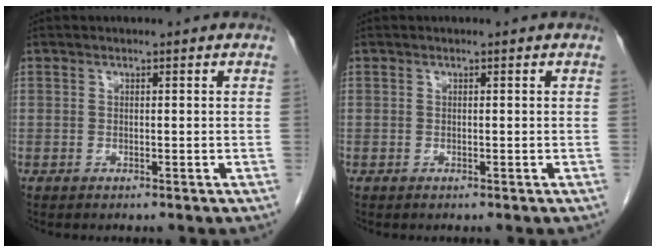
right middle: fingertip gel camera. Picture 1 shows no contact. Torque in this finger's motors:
{"motor_torque": [0.57, -0.36, 0.04, 0.00]}